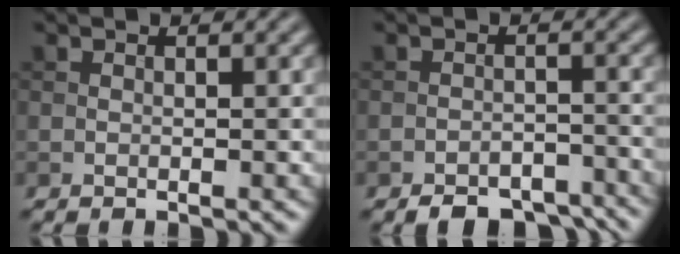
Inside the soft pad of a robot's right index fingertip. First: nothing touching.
{"total": 4.5, "force": [-3.9, 1.9, 1.5], "torque": [-0.015, -0.004, -0.060]}